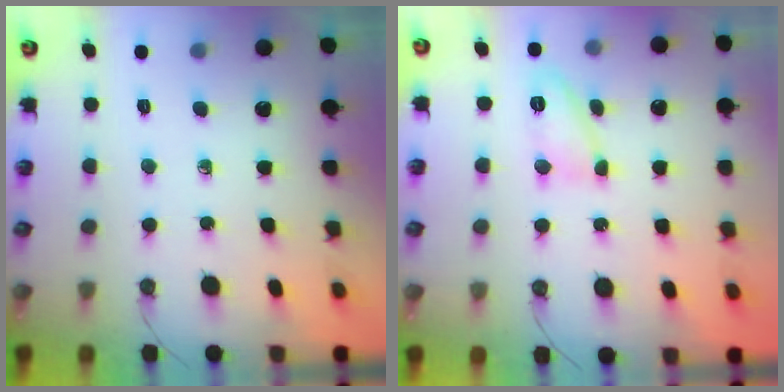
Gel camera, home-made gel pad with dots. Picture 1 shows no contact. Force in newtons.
{"total": 9.5, "press": 9.4, "slide": 0.8}